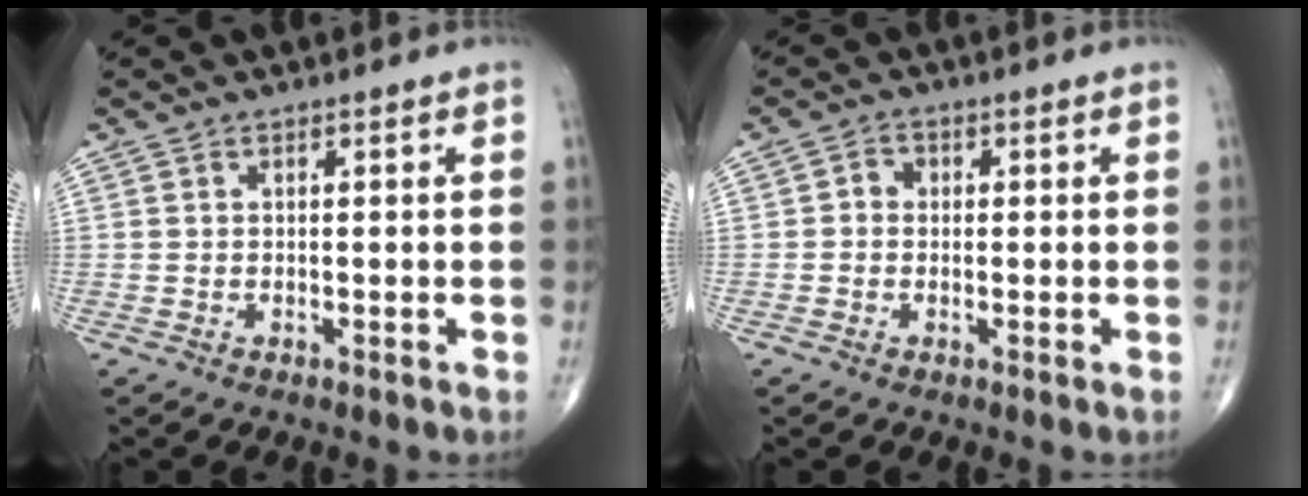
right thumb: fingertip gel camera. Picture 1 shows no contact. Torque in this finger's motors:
{"motor_torque": [-0.17, 0.11, 0.00, -0.03, 0.01]}